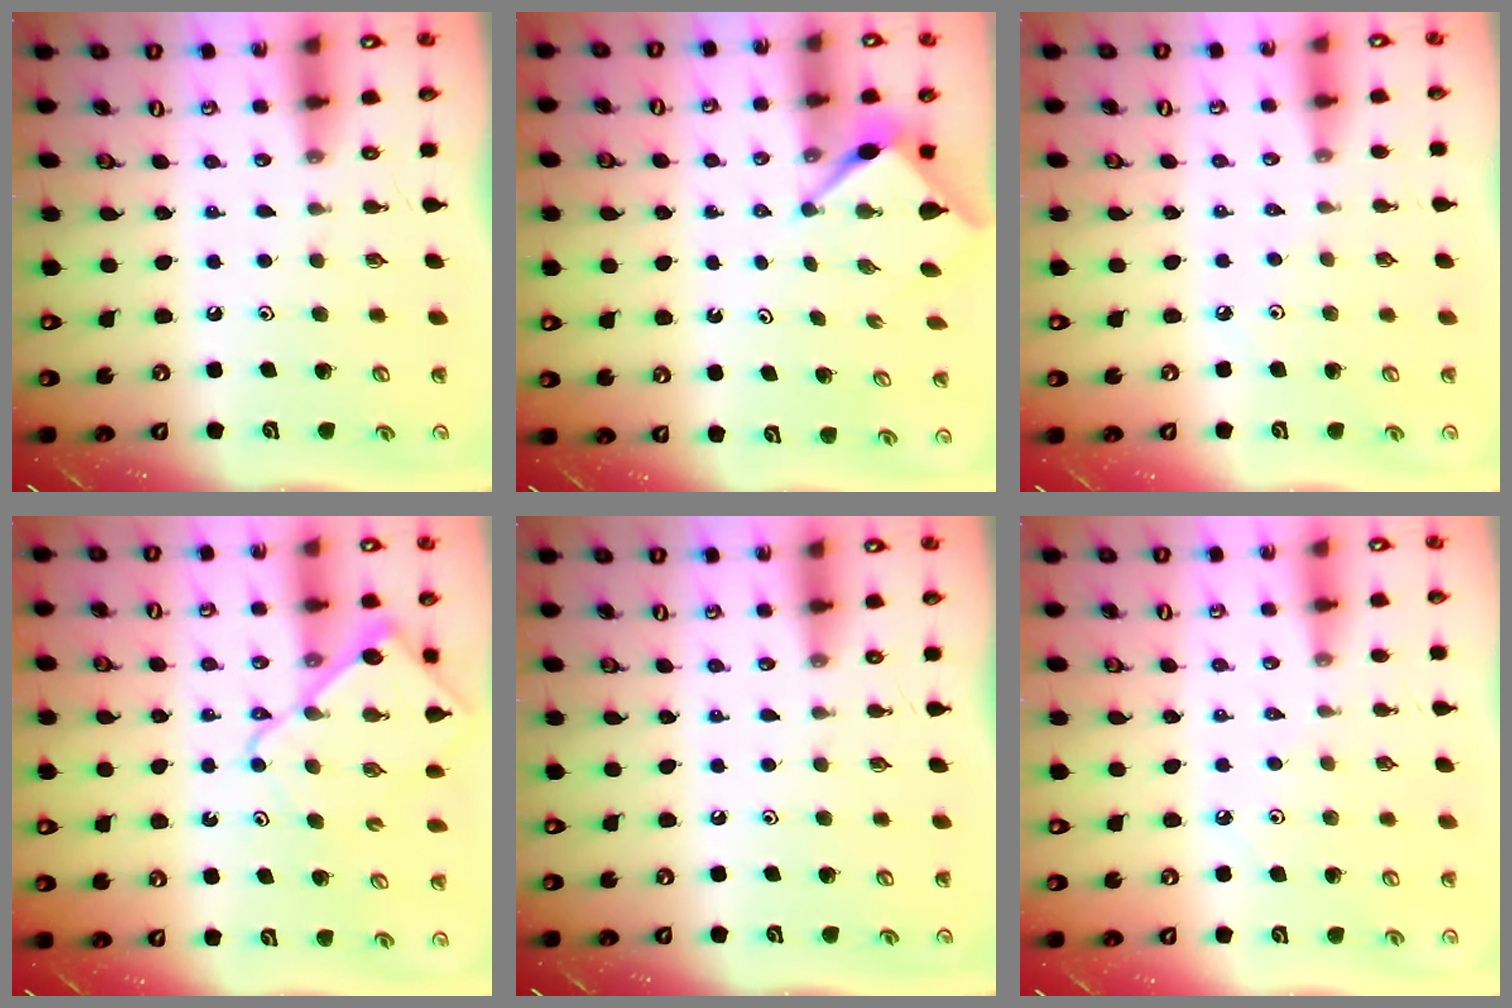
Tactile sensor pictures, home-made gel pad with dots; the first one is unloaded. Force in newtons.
{"total": 3.1, "press": 3.1, "slide": 0.3}
{"total": 0.8, "press": 0.7, "slide": 0.3}
{"total": 12.6, "press": 12.6, "slide": 1.3}
{"total": 0.0}
{"total": 2.7, "press": 2.6, "slide": 0.5}